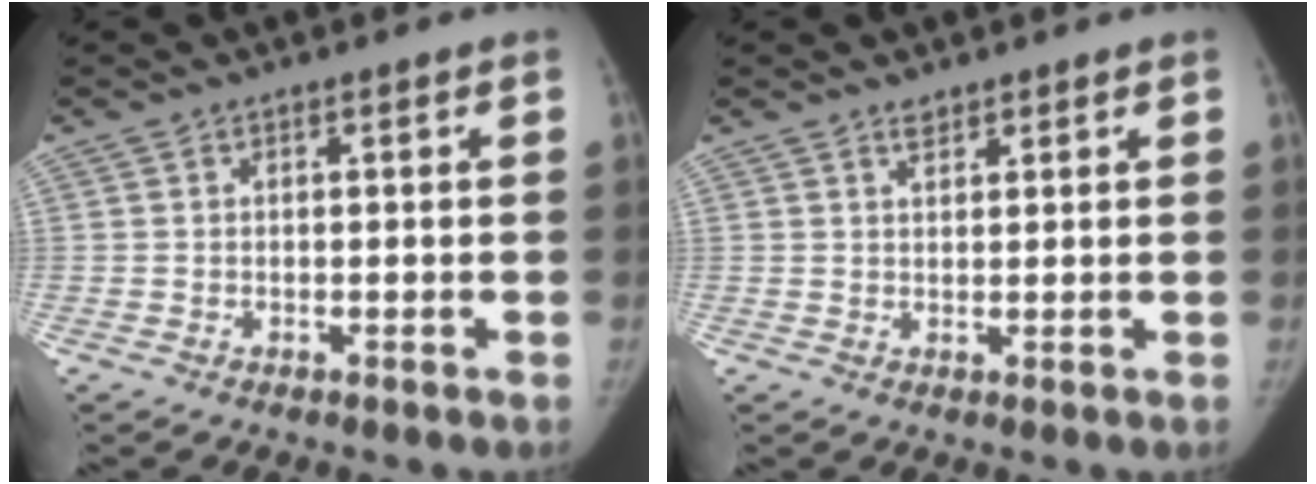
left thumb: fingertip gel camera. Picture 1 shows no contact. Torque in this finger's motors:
{"motor_torque": [-0.12, -0.01, -0.27, 0.16, -0.01]}